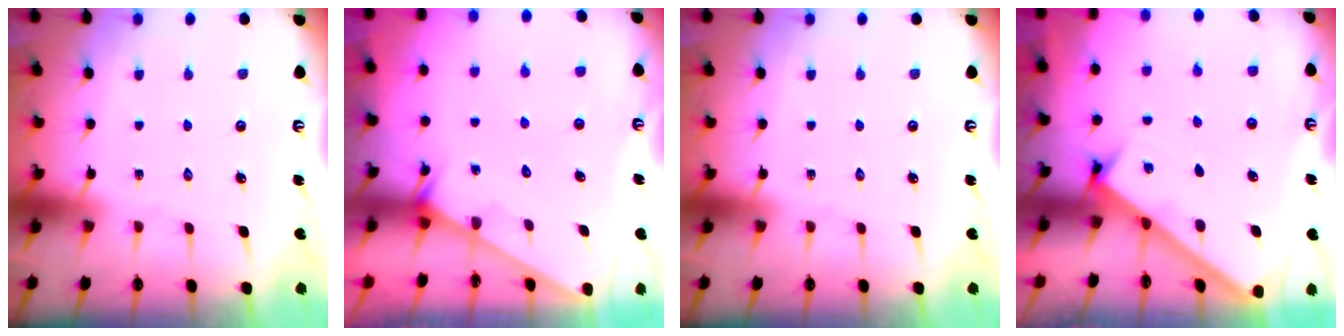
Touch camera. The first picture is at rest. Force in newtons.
{"total": 1.4, "press": 1.4, "slide": 0.1}
{"total": 0.0}
{"total": 2.7, "press": 2.6, "slide": 0.3}